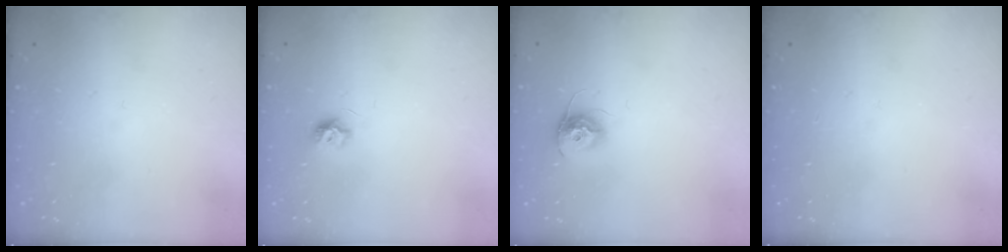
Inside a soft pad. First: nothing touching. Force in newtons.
{"total": 6.8, "press": 6.8, "slide": 0.5}
{"total": 10.3, "press": 10.3, "slide": 0.5}
{"total": 0.0}